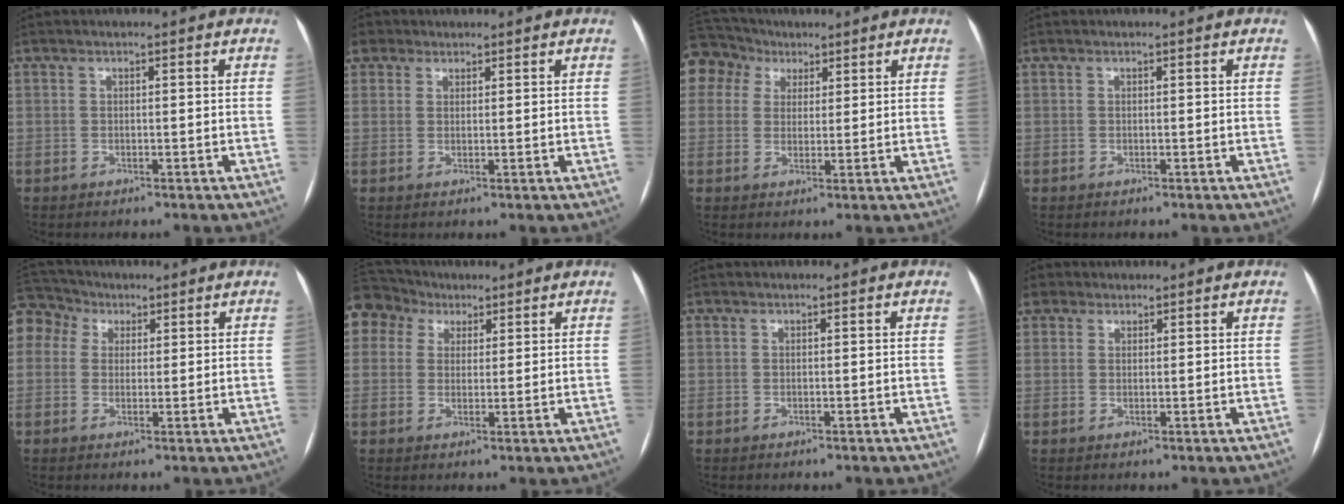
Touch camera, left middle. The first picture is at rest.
{"total": 3.0, "force": [1.8, 2.3, 0.3], "torque": [-0.005, 0.018, 0.030]}
{"total": 10.1, "force": [5.3, 8.3, 2.3], "torque": [-0.067, 0.048, 0.101]}
{"total": 0.0}
{"total": 9.8, "force": [4.3, 8.3, 2.8], "torque": [-0.081, 0.052, 0.083]}
{"total": 8.9, "force": [4.9, 7.2, 2.0], "torque": [-0.052, 0.046, 0.094]}
{"total": 0.0}
{"total": 2.7, "force": [1.7, 2.1, 0.3], "torque": [-0.004, 0.018, 0.027]}